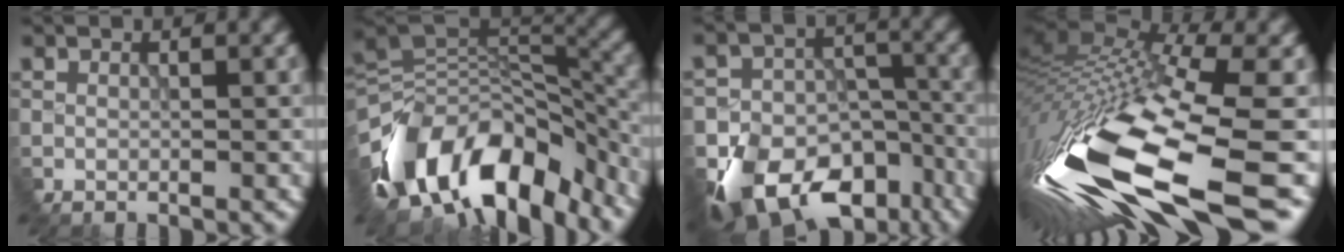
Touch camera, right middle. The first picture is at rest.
{"total": 12.9, "force": [-8.5, 6.8, 6.9], "torque": [-0.146, 0.014, -0.130]}
{"total": 11.4, "force": [-8.2, 6.8, 4.2], "torque": [-0.091, -0.016, -0.104]}
{"total": 17.9, "force": [-7.4, 5.0, 15.5], "torque": [-0.338, -0.052, -0.092]}